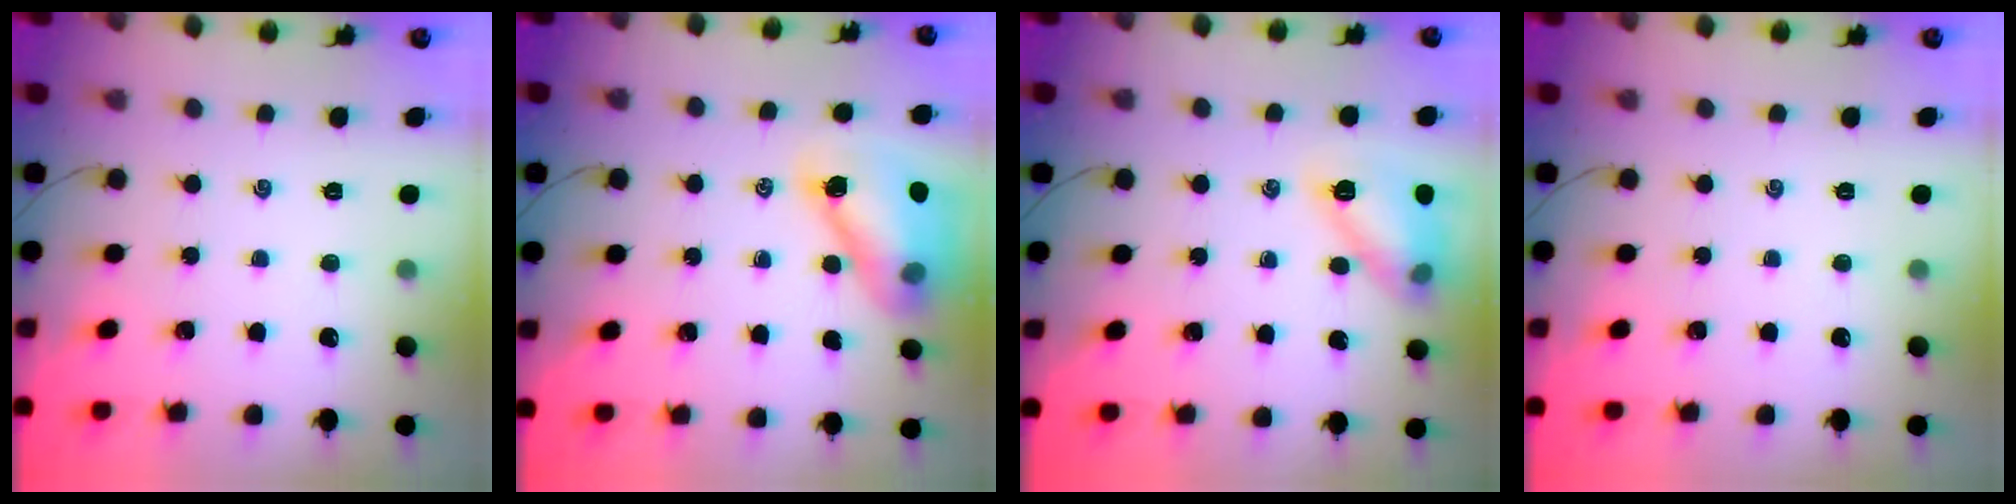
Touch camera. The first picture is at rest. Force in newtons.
{"total": 13.0, "press": 12.4, "slide": 3.8}
{"total": 11.9, "press": 11.9, "slide": 0.3}
{"total": 0.0}